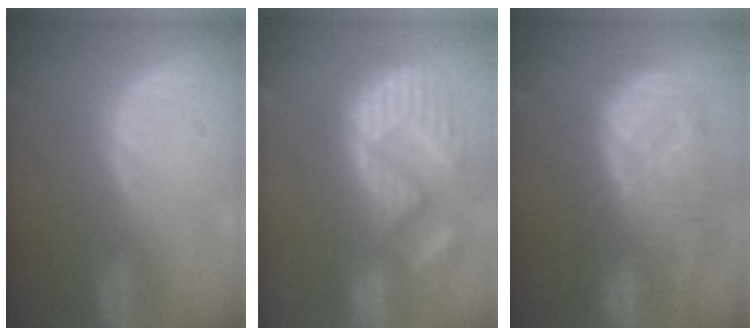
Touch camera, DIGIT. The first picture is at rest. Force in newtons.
{"total": 12.9, "press": 12.0, "slide": 4.9}
{"total": 12.5, "press": 10.8, "slide": 6.4}